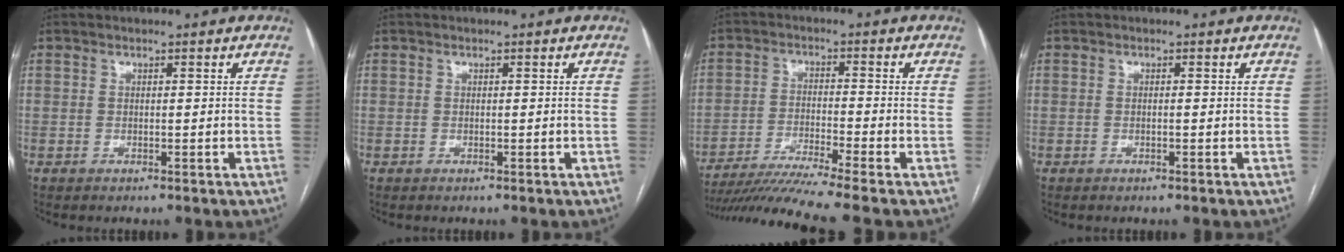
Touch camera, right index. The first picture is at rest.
{"total": 0.0}
{"total": 10.8, "force": [-9.2, -2.8, 4.9], "torque": [-0.070, -0.025, -0.157]}
{"total": 0.0}